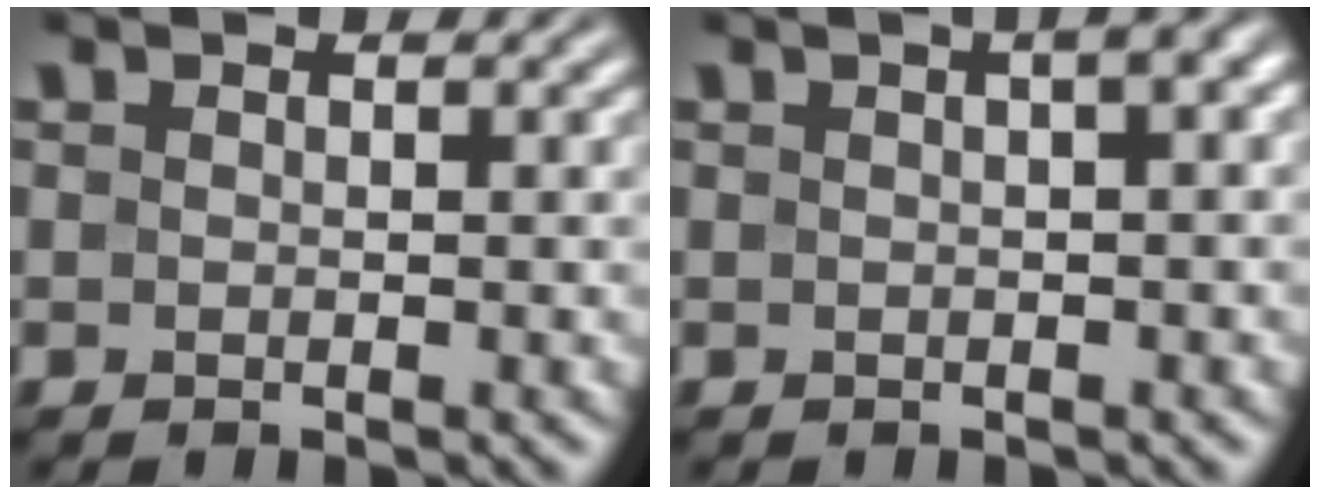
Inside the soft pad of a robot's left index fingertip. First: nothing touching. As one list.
[{"total": 3.1, "force": [1.0, 0.8, 2.8], "torque": [-0.032, 0.016, 0.009]}]